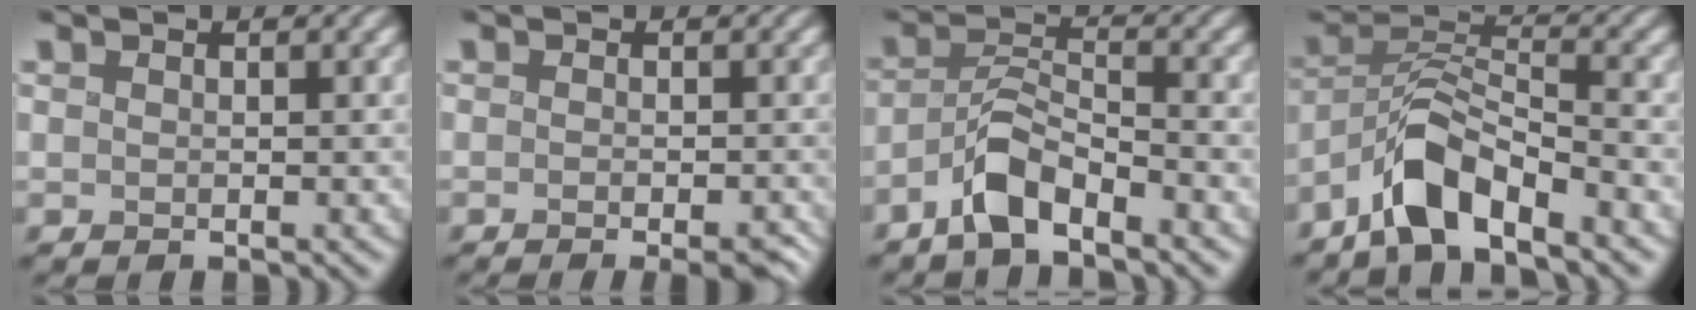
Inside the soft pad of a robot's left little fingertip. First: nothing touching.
{"total": 2.6, "force": [-1.3, 0.7, 2.2], "torque": [-0.020, -0.006, -0.019]}
{"total": 4.2, "force": [-3.4, 1.0, 2.3], "torque": [-0.038, 0.009, -0.073]}
{"total": 5.7, "force": [-4.7, 1.2, 3.0], "torque": [-0.044, 0.009, -0.098]}